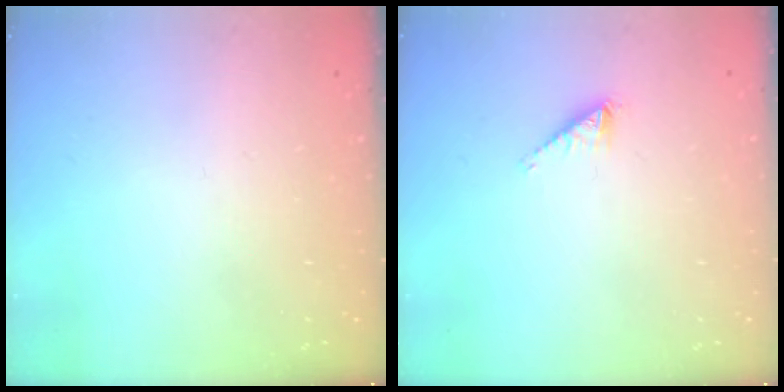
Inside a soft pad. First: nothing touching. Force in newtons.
{"total": 0.5, "press": 0.5, "slide": 0.1}